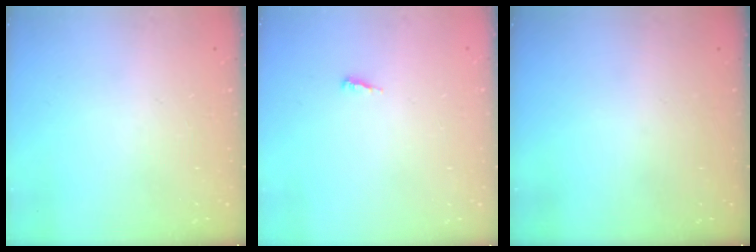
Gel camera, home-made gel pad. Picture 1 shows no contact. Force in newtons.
{"total": 3.1, "press": 3.1, "slide": 0.3}
{"total": 0.0}